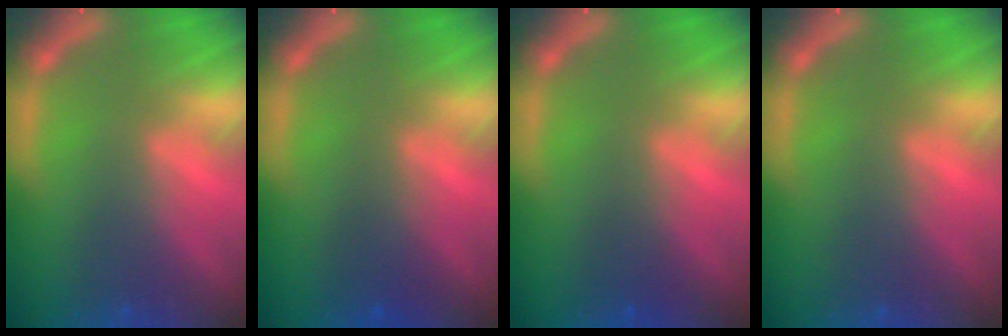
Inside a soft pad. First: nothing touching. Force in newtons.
{"total": 1.5}
{"total": 1.0}
{"total": 0.0}